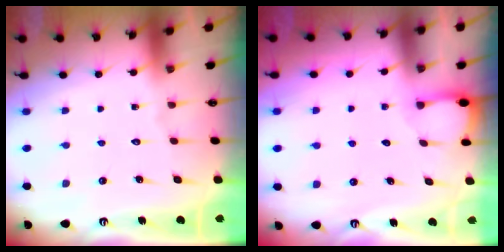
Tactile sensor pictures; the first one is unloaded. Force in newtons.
{"total": 2.0, "press": 1.9, "slide": 0.3}